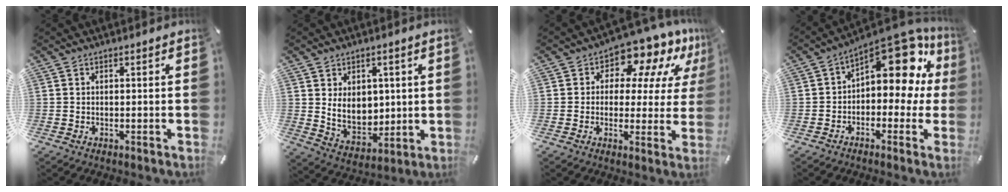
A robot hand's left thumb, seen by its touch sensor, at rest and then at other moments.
{"total": 8.6, "force": [2.3, 6.9, 4.5], "torque": [-0.076, -0.009, 0.044]}
{"total": 10.6, "force": [7.2, 5.8, 5.2], "torque": [-0.087, -0.055, 0.127]}
{"total": 16.8, "force": [8.2, 8.7, 11.7], "torque": [-0.150, -0.068, 0.137]}